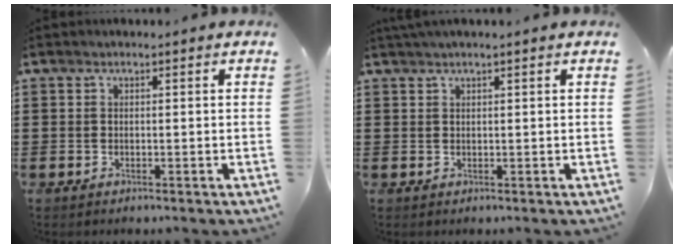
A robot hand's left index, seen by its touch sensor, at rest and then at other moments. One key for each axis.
{"total": 1.1, "fx": 0.8, "fy": -0.1, "fz": 0.8, "tx": -0.015, "ty": 0.000, "tz": 0.016}